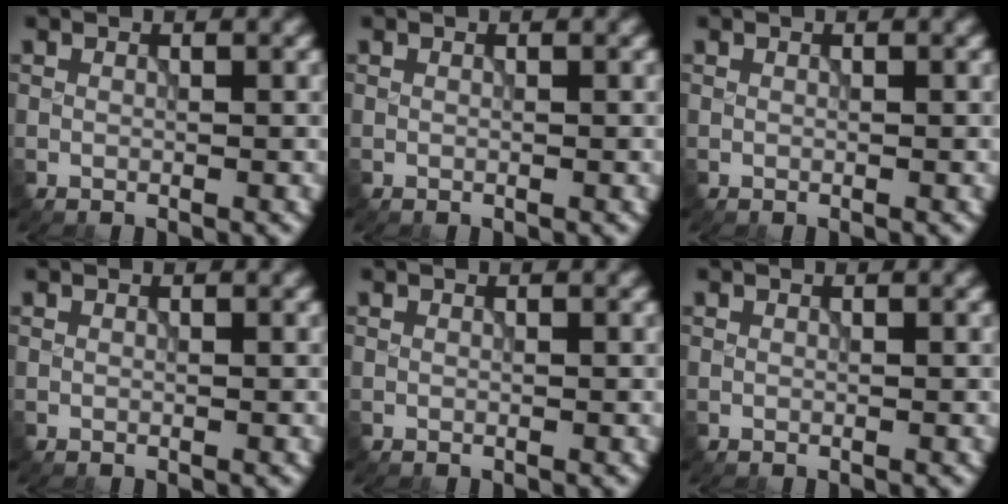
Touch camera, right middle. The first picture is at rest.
{"total": 0.0}
{"total": 0.0}
{"total": 0.0}
{"total": 0.0}
{"total": 0.0}